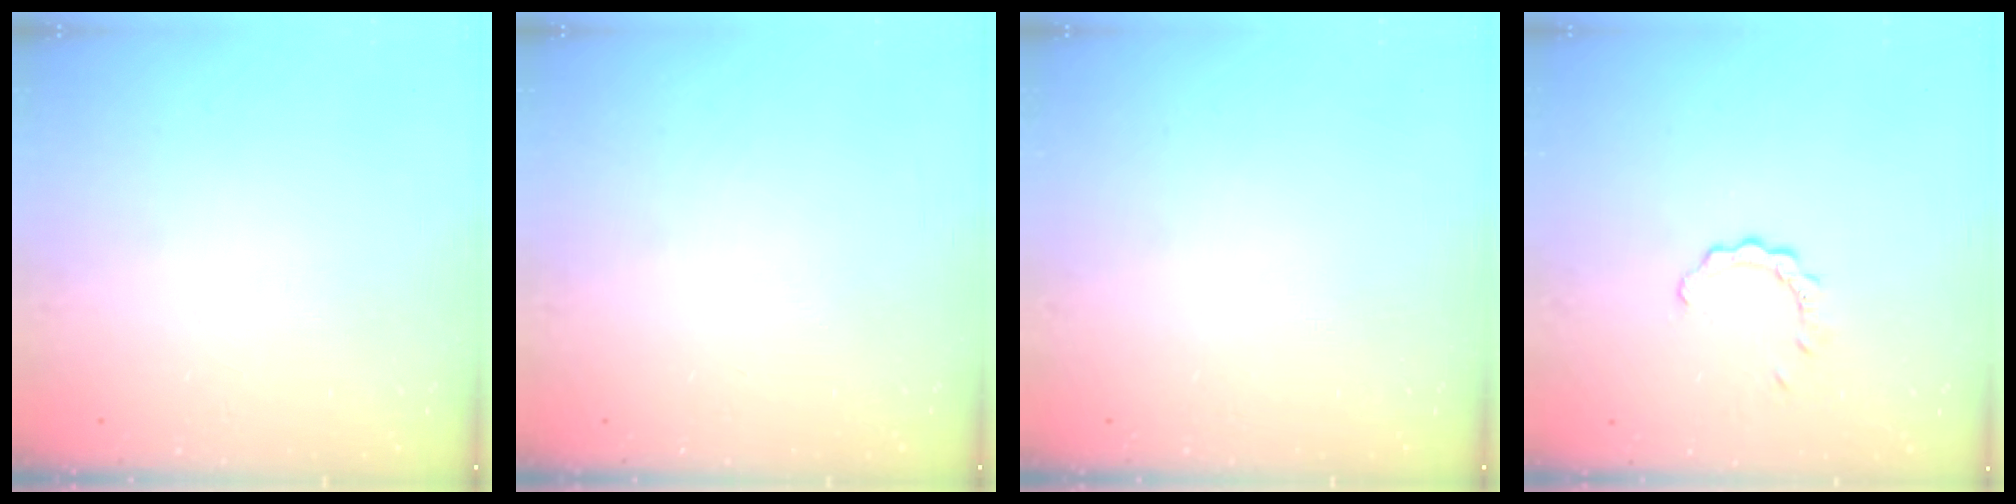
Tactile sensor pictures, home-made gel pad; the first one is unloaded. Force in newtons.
{"total": 0.0}
{"total": 0.0}
{"total": 2.9, "press": 2.9, "slide": 0.3}